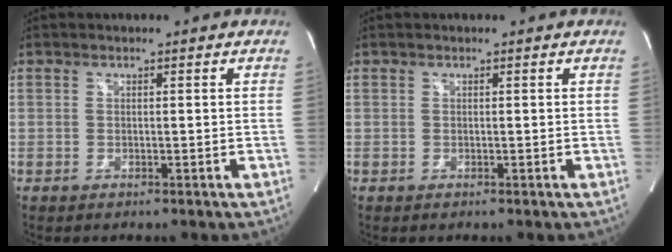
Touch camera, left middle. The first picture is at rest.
{"total": 0.0}